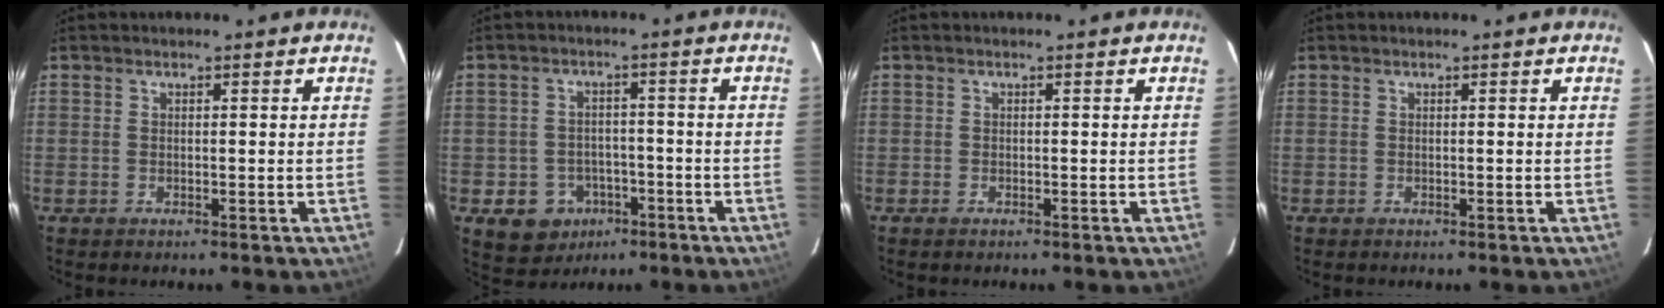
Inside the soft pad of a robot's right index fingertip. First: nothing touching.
{"total": 8.9, "force": [-4.5, 7.2, 2.5], "torque": [-0.063, 0.021, -0.047]}
{"total": 0.7, "force": [-0.6, 0.3, 0.3], "torque": [-0.006, -0.002, -0.012]}
{"total": 0.0}